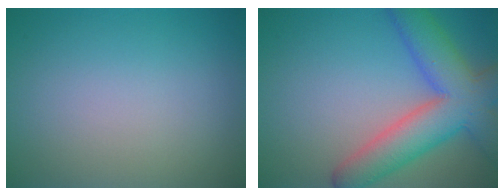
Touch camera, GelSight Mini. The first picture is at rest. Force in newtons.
{"total": 8.6, "press": 8.6, "slide": 0.4}